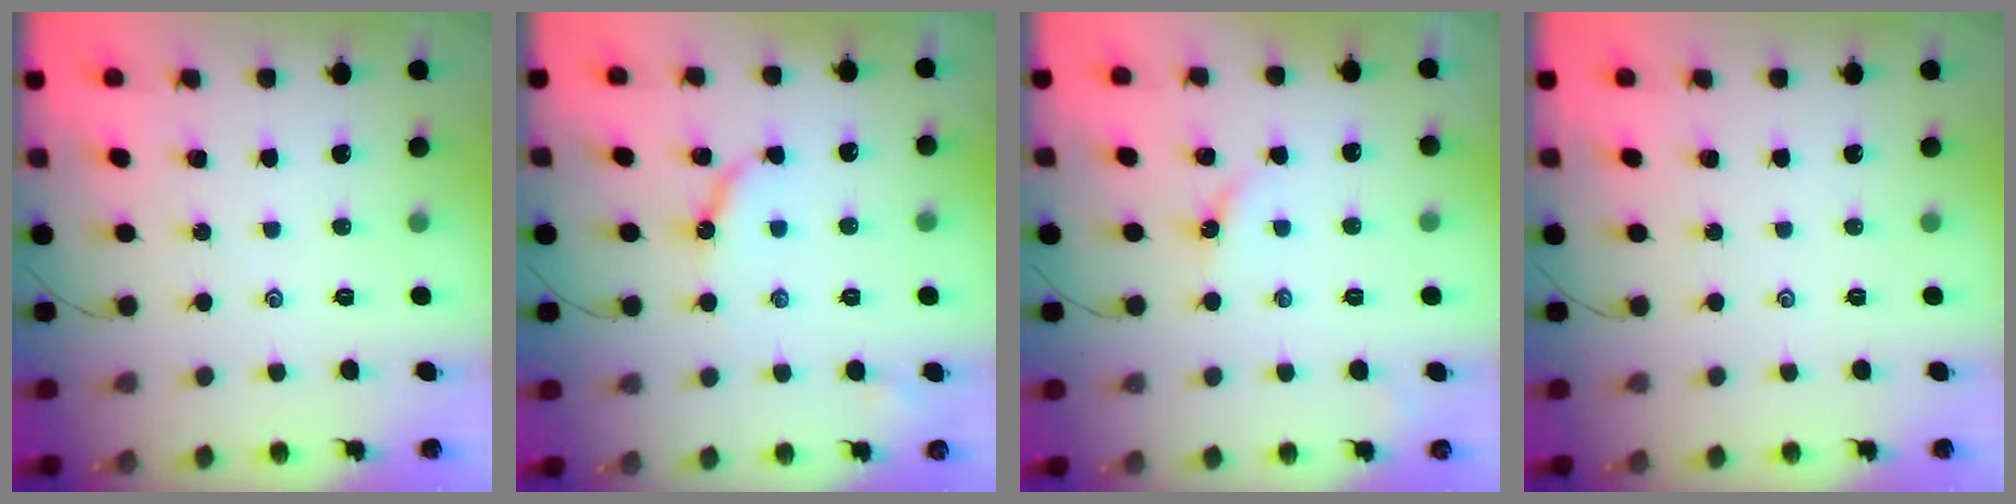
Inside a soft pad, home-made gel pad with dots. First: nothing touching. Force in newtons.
{"total": 6.8, "press": 6.7, "slide": 0.7}
{"total": 2.6, "press": 2.6, "slide": 0.3}
{"total": 0.0}